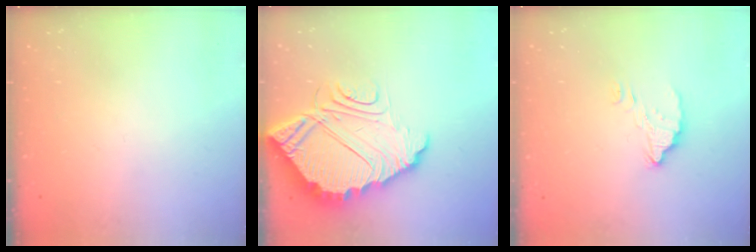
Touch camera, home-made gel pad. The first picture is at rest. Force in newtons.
{"total": 14.2, "press": 14.1, "slide": 1.2}
{"total": 4.0, "press": 4.0, "slide": 0.1}